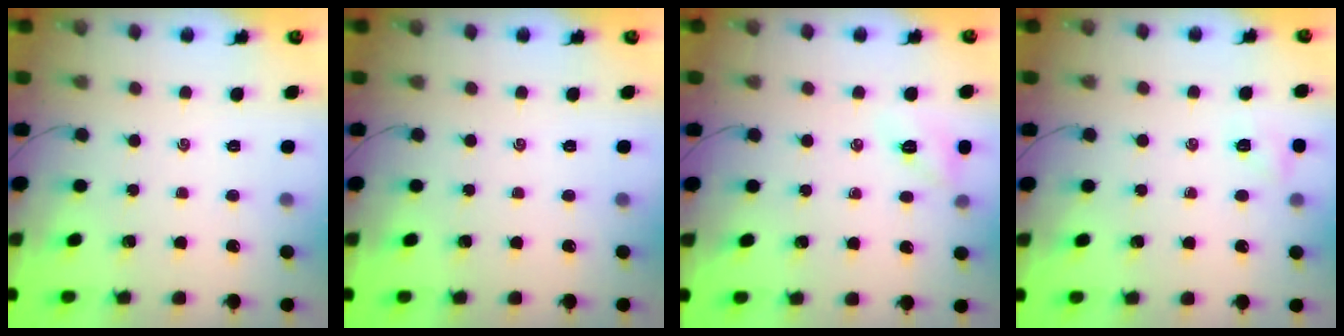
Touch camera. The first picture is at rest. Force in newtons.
{"total": 0.0}
{"total": 6.9, "press": 6.7, "slide": 1.6}
{"total": 4.5, "press": 4.3, "slide": 1.2}